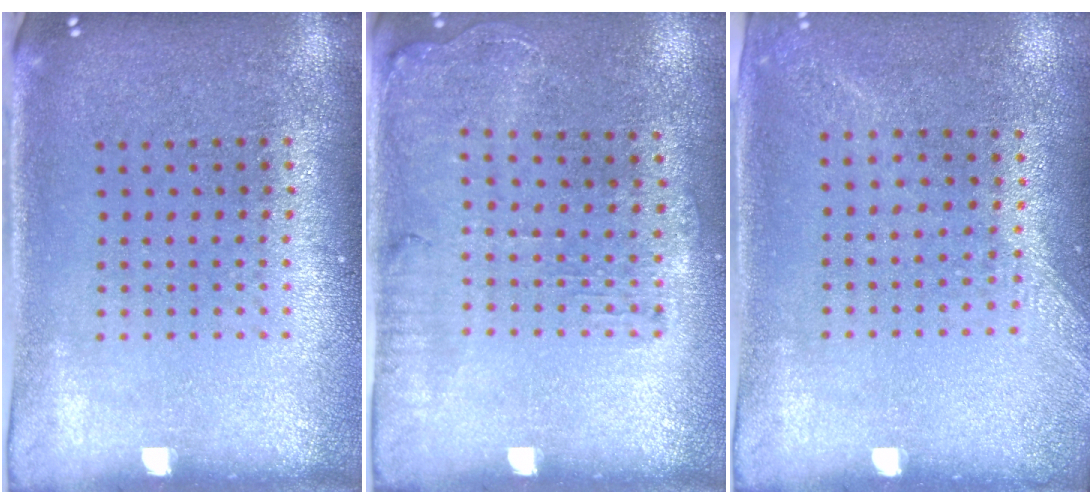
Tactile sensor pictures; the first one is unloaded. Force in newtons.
{"total": 1.3, "press": 1.2, "slide": 0.5}
{"total": 1.3, "press": 1.1, "slide": 0.6}